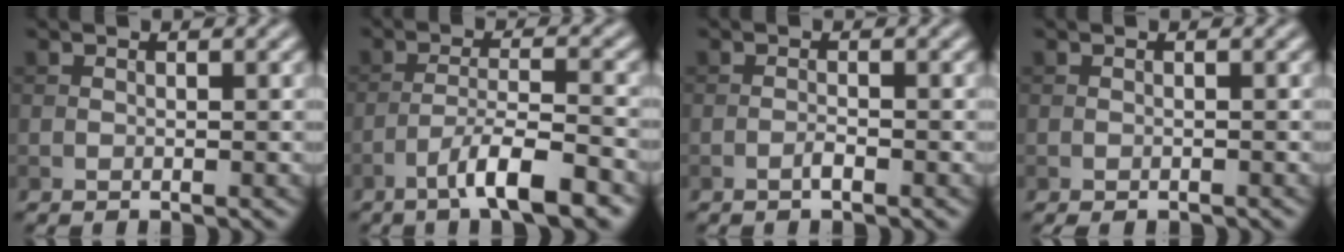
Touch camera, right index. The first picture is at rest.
{"total": 6.2, "force": [-3.9, 1.0, 4.7], "torque": [-0.077, 0.007, -0.068]}
{"total": 0.9, "force": [-0.6, 0.1, 0.7], "torque": [-0.013, 0.002, -0.012]}
{"total": 0.9, "force": [-0.7, 0.3, 0.5], "torque": [-0.007, -0.003, -0.009]}